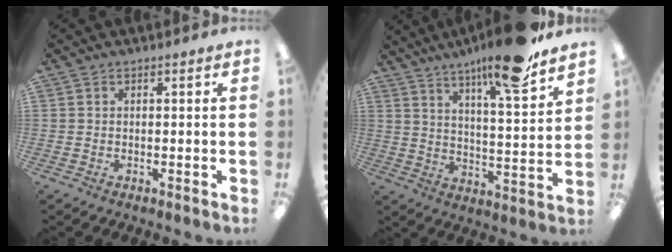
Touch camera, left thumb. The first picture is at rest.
{"total": 15.1, "force": [11.8, 2.0, 9.3], "torque": [-0.145, -0.072, 0.187]}